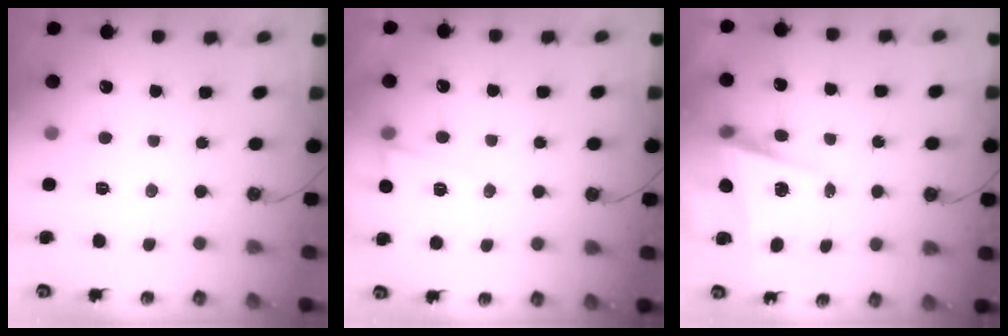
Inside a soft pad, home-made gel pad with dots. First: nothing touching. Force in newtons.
{"total": 5.4, "press": 5.3, "slide": 1.4}
{"total": 5.6, "press": 5.5, "slide": 1.2}